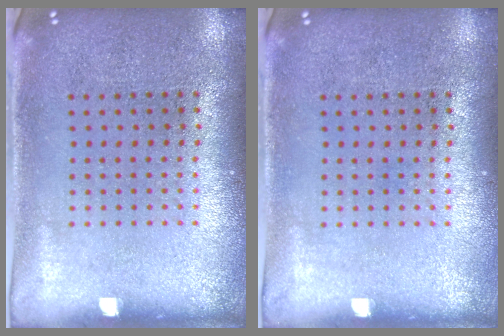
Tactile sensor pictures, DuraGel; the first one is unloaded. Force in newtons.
{"total": 0.0}